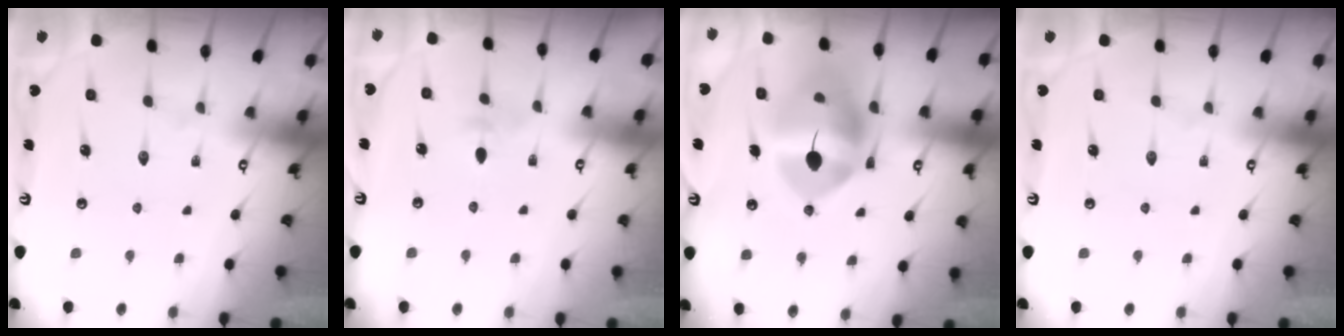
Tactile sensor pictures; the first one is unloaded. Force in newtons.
{"total": 3.0, "press": 3.0, "slide": 0.7}
{"total": 14.7, "press": 14.5, "slide": 2.1}
{"total": 0.0}